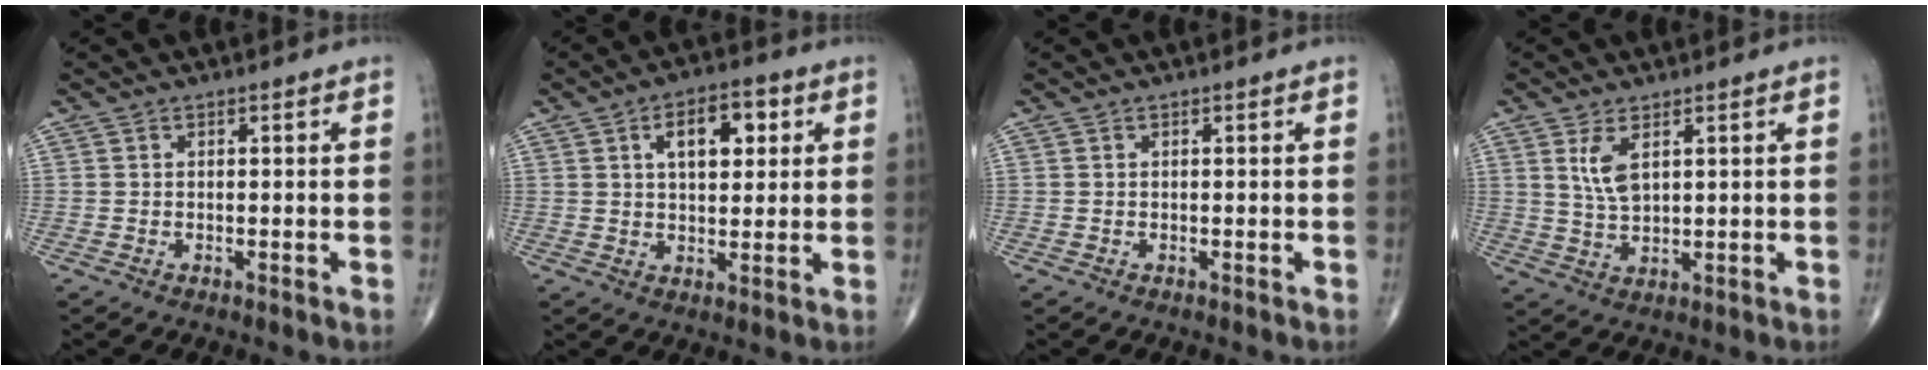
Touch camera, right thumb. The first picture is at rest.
{"total": 9.2, "force": [3.0, 4.9, 7.3], "torque": [-0.080, 0.000, 0.042]}
{"total": 0.0}
{"total": 5.0, "force": [2.1, 2.3, 4.0], "torque": [-0.075, -0.012, 0.048]}